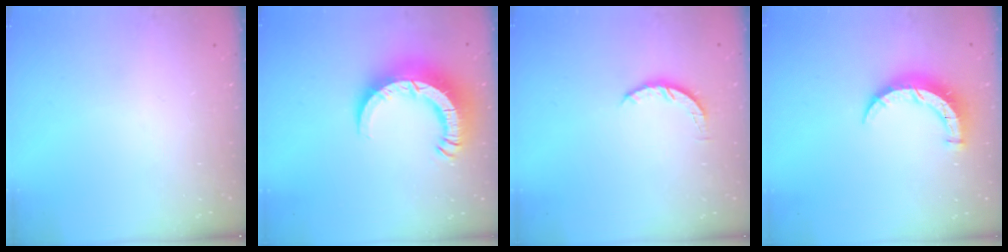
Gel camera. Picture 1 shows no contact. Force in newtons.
{"total": 13.1, "press": 13.0, "slide": 1.4}
{"total": 4.3, "press": 4.3, "slide": 0.5}
{"total": 7.9, "press": 7.9, "slide": 0.2}